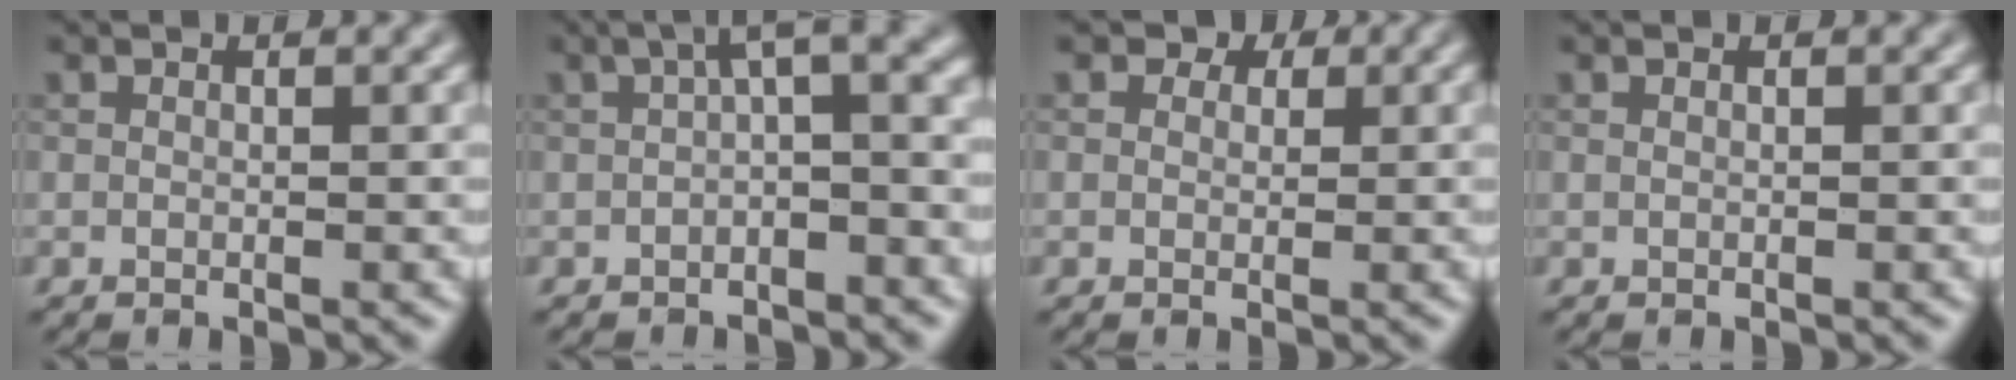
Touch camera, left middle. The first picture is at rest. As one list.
[{"total": 4.4, "force": [0.1, 1.4, 4.1], "torque": [-0.058, 0.019, -0.011]}, {"total": 2.2, "force": [1.2, 1.6, 1.0], "torque": [-0.008, 0.004, -0.004]}, {"total": 0.0}]